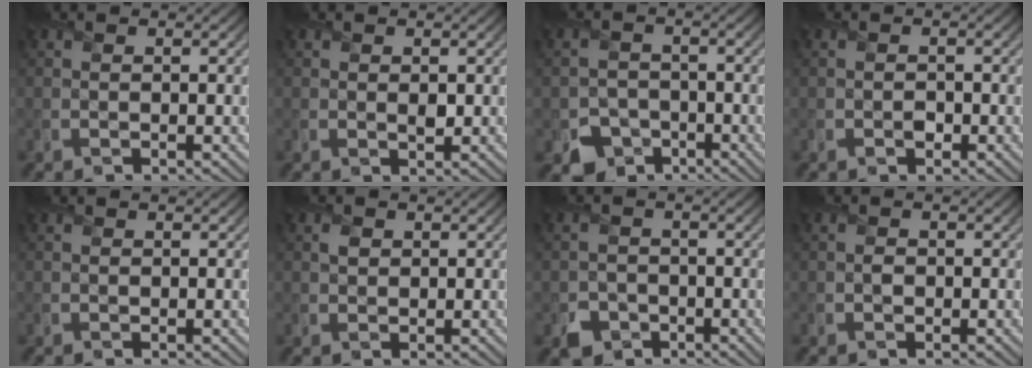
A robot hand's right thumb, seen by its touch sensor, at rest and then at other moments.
{"total": 0.9, "force": [0.2, 0.7, 0.6], "torque": [-0.009, -0.005, 0.006]}
{"total": 5.1, "force": [-3.2, 3.7, 1.3], "torque": [-0.020, -0.009, -0.059]}
{"total": 1.0, "force": [-0.5, 0.8, 0.4], "torque": [-0.005, -0.003, -0.011]}
{"total": 0.0}
{"total": 1.0, "force": [0.4, 0.9, 0.3], "torque": [-0.008, -0.002, 0.007]}
{"total": 3.3, "force": [-2.1, 2.5, 0.8], "torque": [-0.016, -0.009, -0.043]}
{"total": 0.7, "force": [-0.3, 0.6, 0.3], "torque": [-0.005, -0.002, -0.006]}